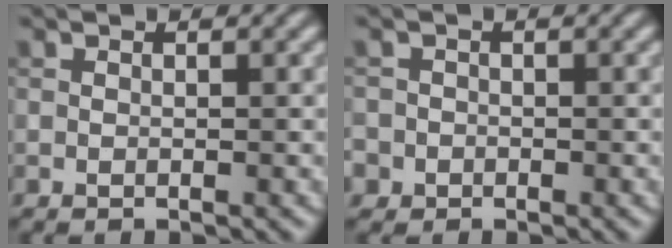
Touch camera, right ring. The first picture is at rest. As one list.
[{"total": 3.6, "force": [-1.8, 3.1, 0.5], "torque": [0.006, 0.000, -0.039]}]